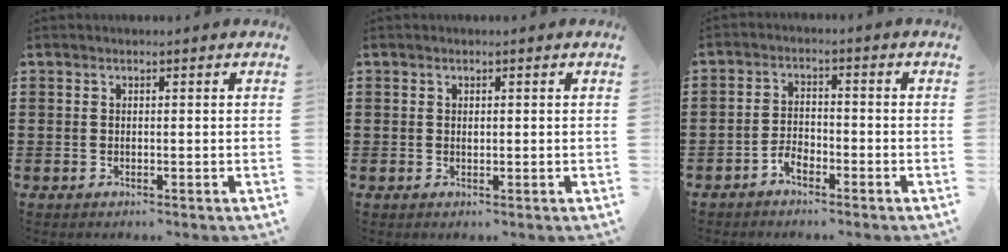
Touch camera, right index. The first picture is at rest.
{"total": 0.6, "force": [0.2, 0.3, 0.4], "torque": [-0.009, 0.001, 0.004]}
{"total": 2.7, "force": [-2.2, 1.3, 1.1], "torque": [-0.024, 0.007, -0.045]}